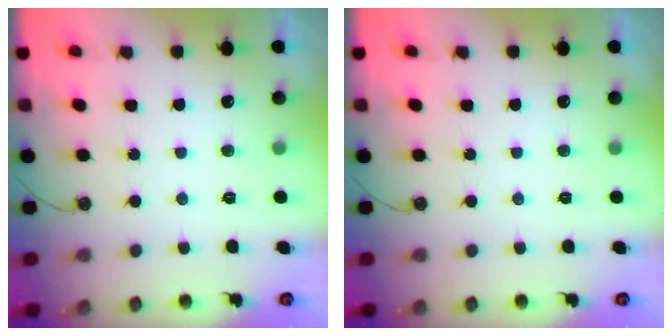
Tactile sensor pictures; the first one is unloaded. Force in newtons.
{"total": 0.0}